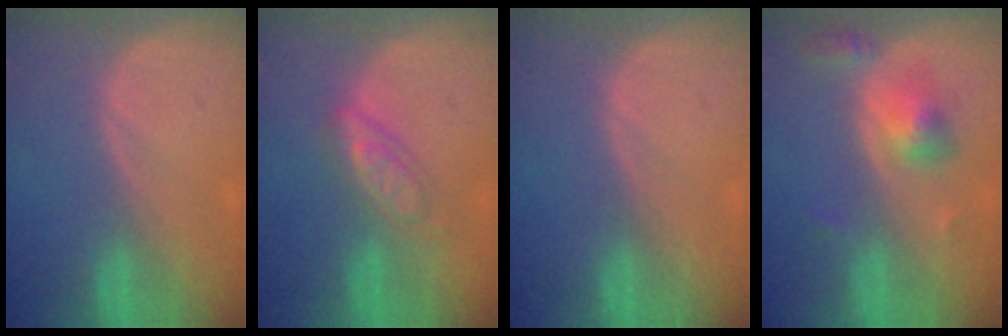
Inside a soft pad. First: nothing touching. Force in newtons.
{"total": 5.3, "press": 5.2, "slide": 0.2}
{"total": 0.0}
{"total": 5.1, "press": 5.1, "slide": 0.9}